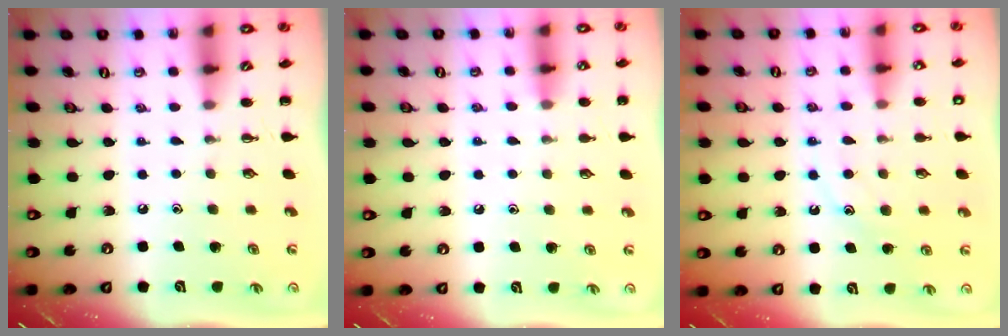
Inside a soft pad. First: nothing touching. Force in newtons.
{"total": 6.8, "press": 6.4, "slide": 2.3}
{"total": 12.1, "press": 12.1, "slide": 1.0}